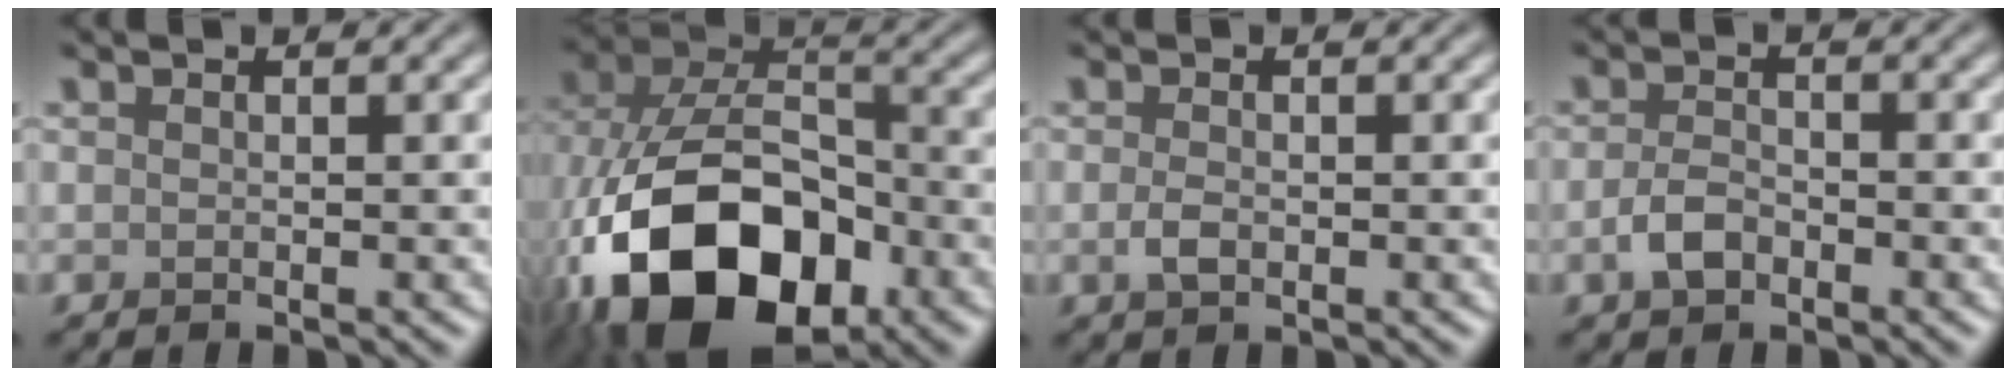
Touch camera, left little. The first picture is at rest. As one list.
[{"total": 17.4, "force": [-7.2, 10.6, 11.7], "torque": [-0.217, -0.032, -0.118]}, {"total": 1.4, "force": [-0.3, 0.8, 1.1], "torque": [-0.025, -0.002, -0.008]}, {"total": 2.3, "force": [-1.1, 1.3, 1.5], "torque": [-0.033, 0.001, -0.026]}]